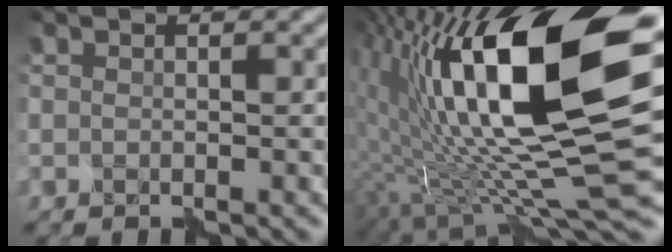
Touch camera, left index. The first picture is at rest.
{"total": 16.8, "force": [3.7, 4.6, 15.7], "torque": [-0.267, -0.013, 0.070]}